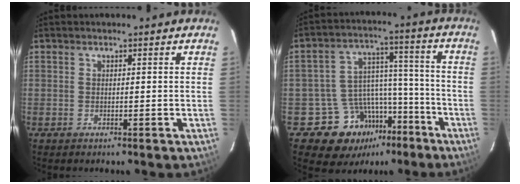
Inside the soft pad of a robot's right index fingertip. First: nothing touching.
{"total": 13.2, "force": [-8.4, 9.6, 3.4], "torque": [-0.061, 0.054, -0.116]}